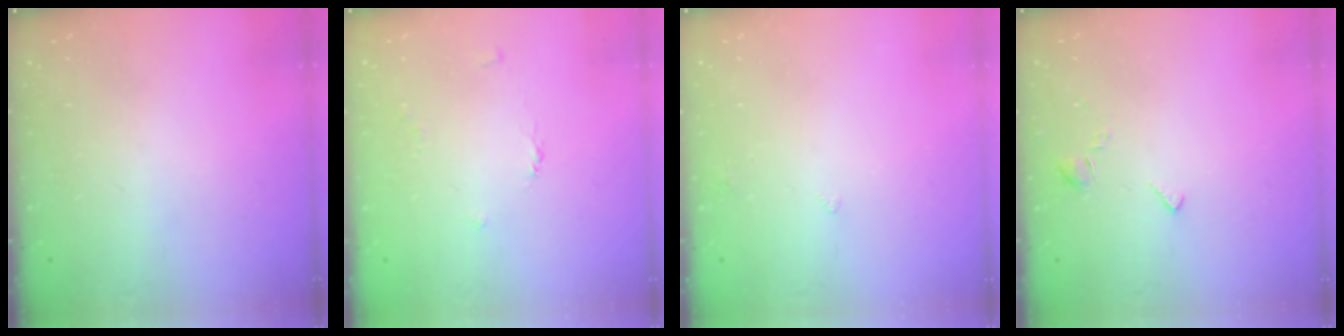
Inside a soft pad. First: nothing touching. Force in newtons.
{"total": 2.5, "press": 2.5, "slide": 0.4}
{"total": 2.7, "press": 2.6, "slide": 0.5}
{"total": 2.7, "press": 2.7, "slide": 0.5}